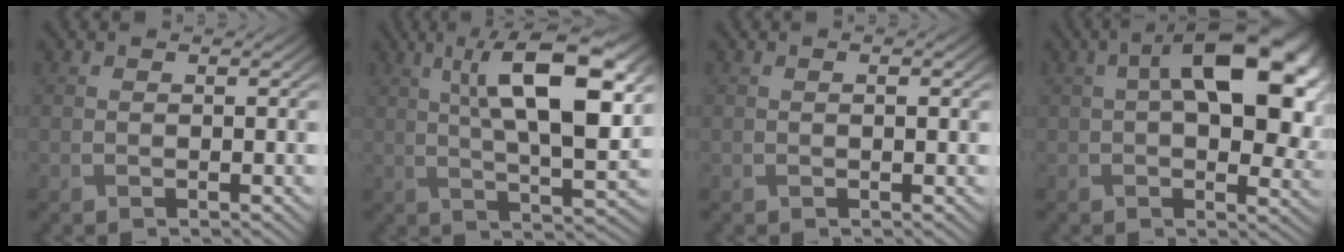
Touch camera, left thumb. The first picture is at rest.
{"total": 13.7, "force": [4.2, 4.3, 12.3], "torque": [-0.201, 0.001, 0.069]}
{"total": 0.8, "force": [0.2, 0.1, 0.8], "torque": [-0.013, 0.004, 0.003]}
{"total": 14.5, "force": [3.5, 7.3, 12.0], "torque": [-0.179, 0.001, 0.064]}